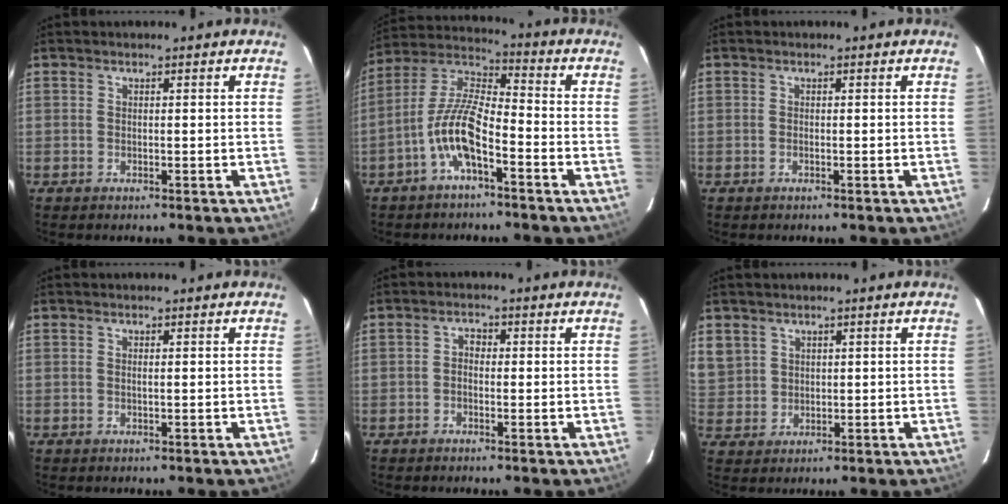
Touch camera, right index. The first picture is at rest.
{"total": 10.6, "force": [-5.2, 3.1, 8.7], "torque": [-0.188, 0.008, -0.102]}
{"total": 0.0}
{"total": 0.5, "force": [0.0, -0.1, 0.5], "torque": [-0.011, 0.001, 0.000]}
{"total": 1.8, "force": [-0.5, 1.3, 1.0], "torque": [-0.018, 0.009, -0.011]}
{"total": 7.4, "force": [3.1, 6.6, 1.6], "torque": [-0.039, 0.014, 0.076]}